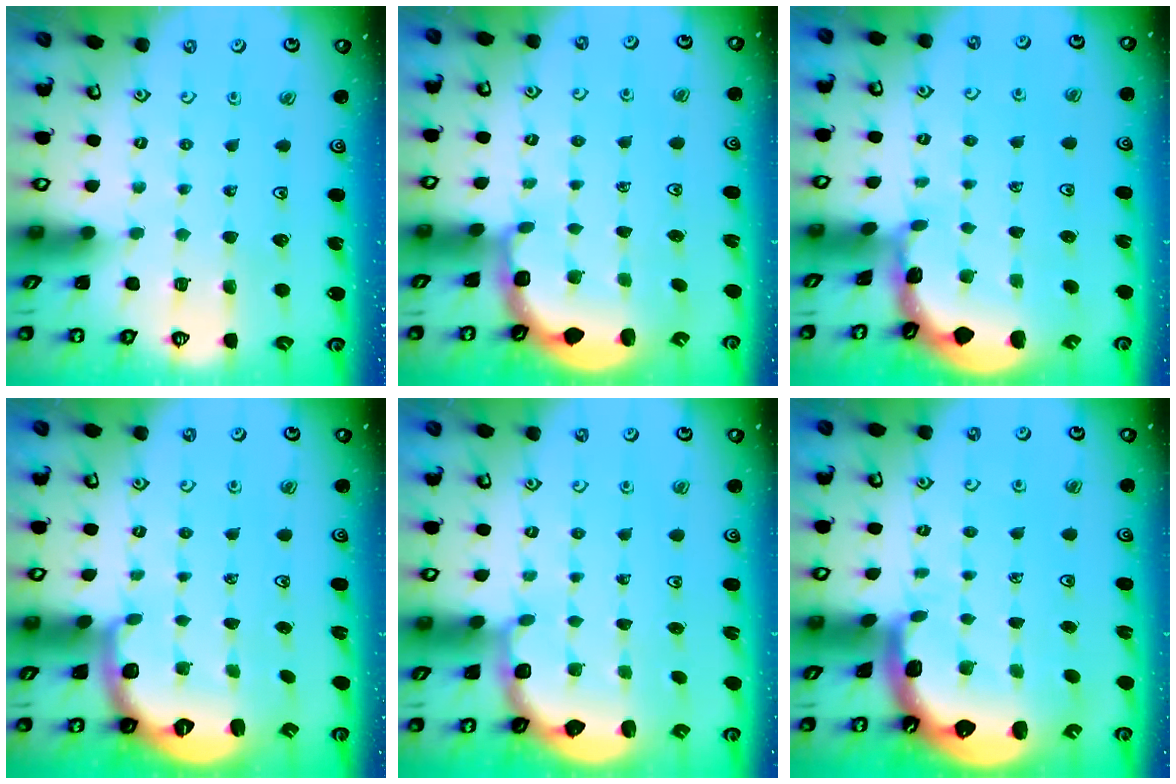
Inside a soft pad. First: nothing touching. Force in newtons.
{"total": 2.7, "press": 2.1, "slide": 1.7}
{"total": 1.5, "press": 1.5, "slide": 0.2}
{"total": 2.6, "press": 1.6, "slide": 2.1}
{"total": 2.7, "press": 2.3, "slide": 1.5}
{"total": 3.4, "press": 2.4, "slide": 2.4}